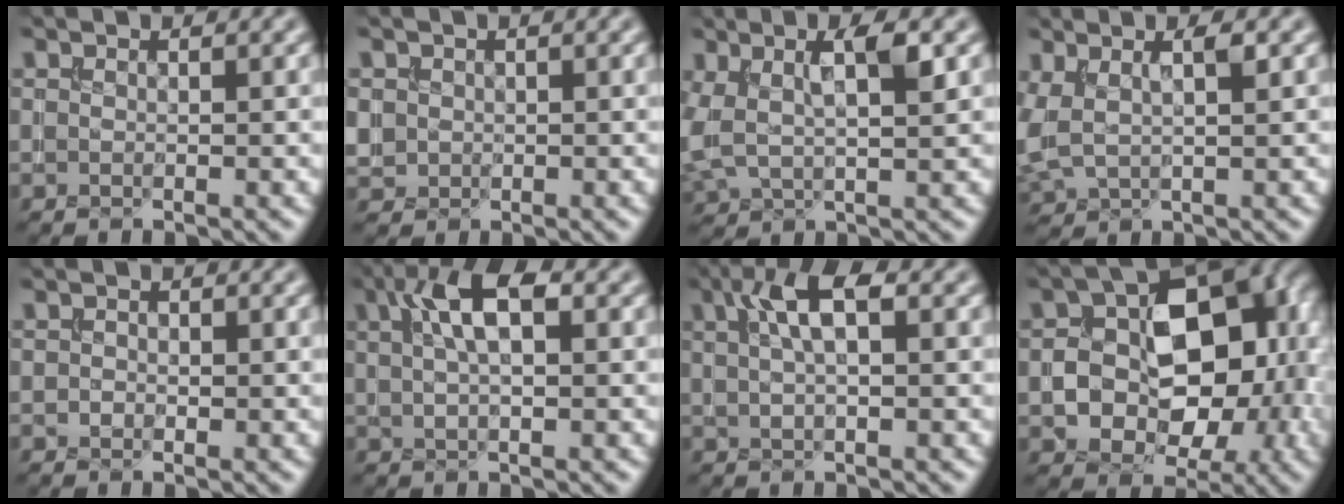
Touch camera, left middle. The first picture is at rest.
{"total": 1.6, "force": [0.1, 1.6, 0.3], "torque": [-0.002, -0.006, 0.007]}
{"total": 4.6, "force": [1.2, 1.9, 4.0], "torque": [-0.087, 0.002, 0.025]}
{"total": 3.4, "force": [1.1, 1.5, 2.9], "torque": [-0.068, -0.003, 0.026]}
{"total": 1.0, "force": [-0.3, 0.8, 0.4], "torque": [-0.001, -0.003, -0.009]}
{"total": 5.1, "force": [1.7, 1.9, 4.4], "torque": [-0.081, 0.012, 0.024]}
{"total": 4.2, "force": [1.5, 1.3, 3.7], "torque": [-0.069, 0.011, 0.022]}
{"total": 11.3, "force": [-0.8, 7.6, 8.4], "torque": [-0.096, 0.014, -0.012]}